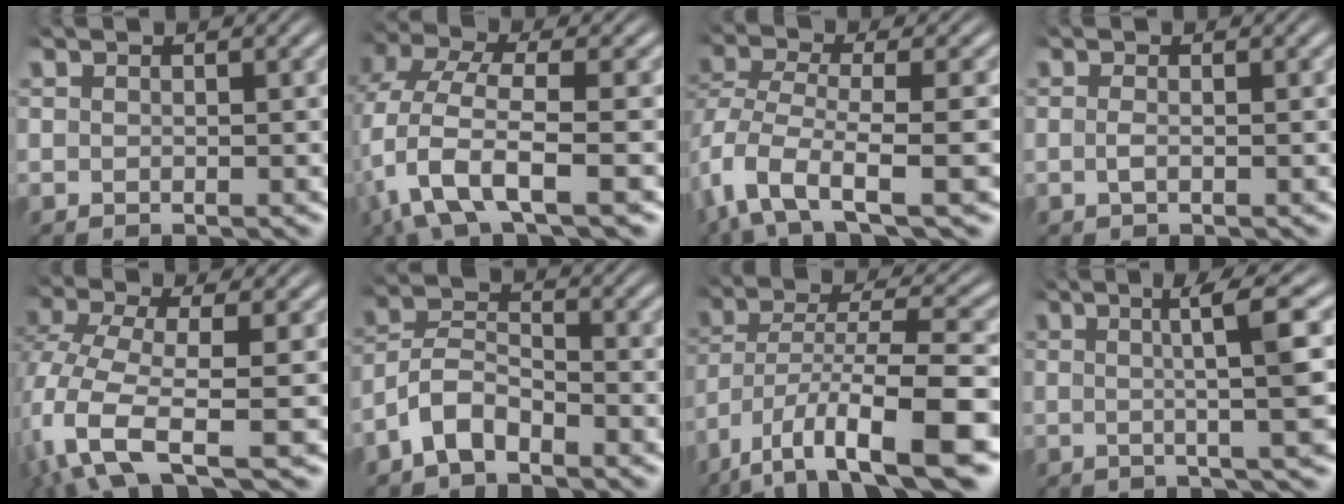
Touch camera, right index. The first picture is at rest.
{"total": 6.7, "force": [-1.5, 3.9, 5.2], "torque": [-0.149, -0.031, -0.017]}
{"total": 5.2, "force": [-2.4, 1.9, 4.2], "torque": [-0.110, -0.036, -0.021]}
{"total": 0.8, "force": [-0.5, -0.2, 0.6], "torque": [-0.020, -0.010, -0.004]}
{"total": 7.8, "force": [-2.9, 4.1, 6.1], "torque": [-0.160, -0.052, -0.023]}
{"total": 6.0, "force": [-3.1, 4.5, 2.4], "torque": [-0.059, -0.017, -0.058]}
{"total": 10.0, "force": [-5.1, 3.8, 7.7], "torque": [-0.130, -0.028, -0.059]}
{"total": 6.4, "force": [1.5, -0.1, 6.2], "torque": [-0.092, 0.018, 0.016]}